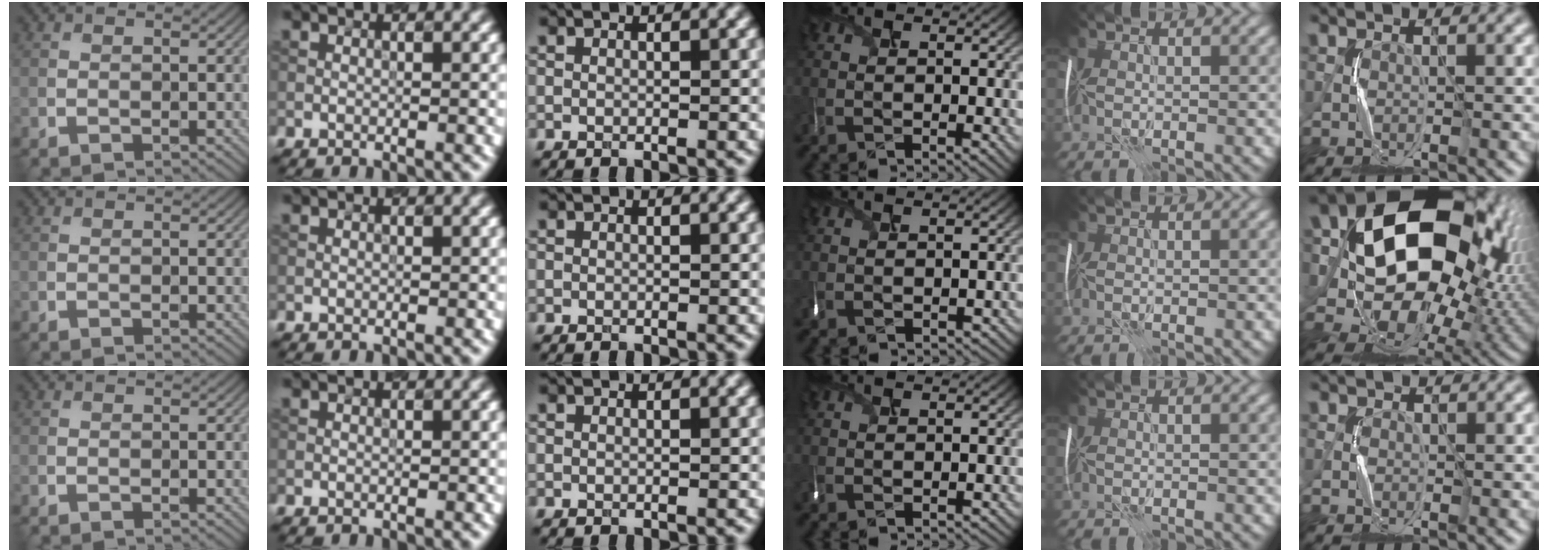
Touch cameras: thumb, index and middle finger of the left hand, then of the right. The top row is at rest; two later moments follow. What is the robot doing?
{"motion": "shake", "object": "plastic piggy bank"}